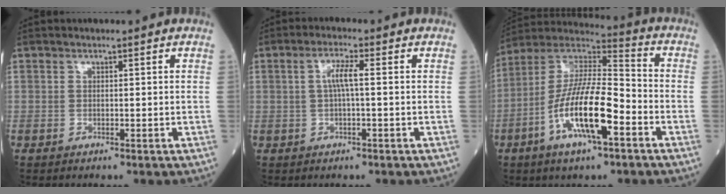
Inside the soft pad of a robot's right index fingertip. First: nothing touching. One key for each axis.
{"total": 3.3, "fx": 0.4, "fy": 0.2, "fz": 3.3, "tx": -0.067, "ty": 0.008, "tz": 0.009}
{"total": 15.4, "fx": -5.5, "fy": 3.3, "fz": 14.0, "tx": -0.271, "ty": 0.001, "tz": -0.101}